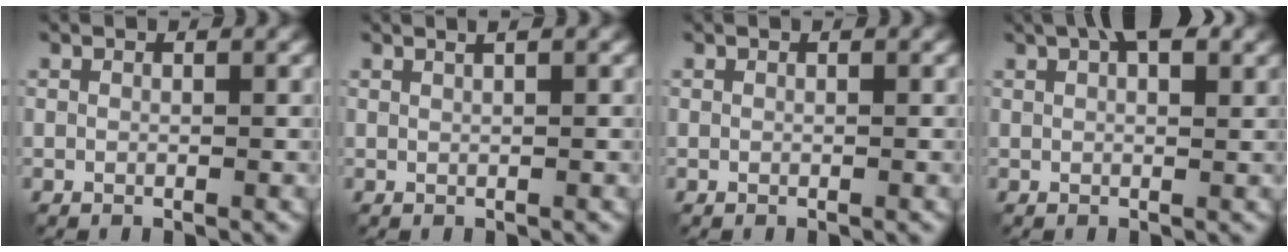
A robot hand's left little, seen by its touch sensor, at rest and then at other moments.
{"total": 1.6, "force": [0.9, 0.6, 1.2], "torque": [-0.007, -0.003, 0.001]}
{"total": 0.0}
{"total": 4.1, "force": [2.1, 1.4, 3.2], "torque": [-0.049, 0.009, 0.031]}